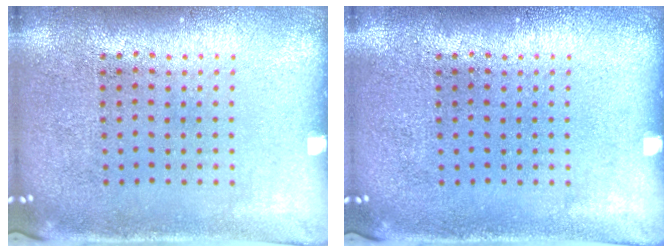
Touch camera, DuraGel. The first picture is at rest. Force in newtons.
{"total": 0.0}